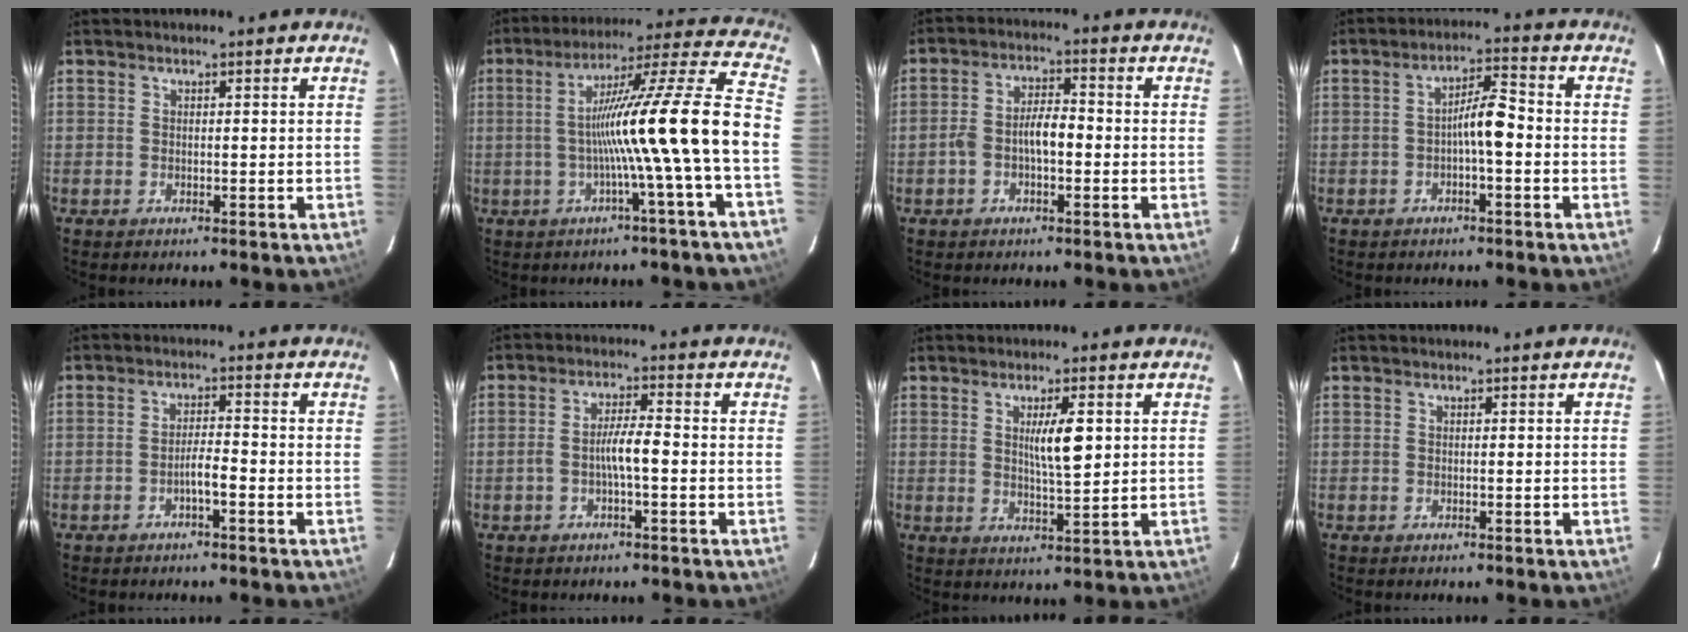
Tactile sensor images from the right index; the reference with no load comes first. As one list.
[{"total": 16.6, "force": [-3.2, -2.6, 16.1], "torque": [-0.247, 0.017, -0.059]}, {"total": 5.6, "force": [-1.2, 2.3, 5.0], "torque": [-0.103, 0.022, -0.022]}, {"total": 5.4, "force": [-1.0, 1.0, 5.2], "torque": [-0.085, 0.020, -0.017]}, {"total": 3.0, "force": [-1.6, 0.3, 2.5], "torque": [-0.042, 0.005, -0.028]}, {"total": 4.5, "force": [-1.1, 0.6, 4.3], "torque": [-0.079, 0.011, -0.017]}, {"total": 5.4, "force": [1.3, 0.8, 5.2], "torque": [-0.088, -0.003, 0.024]}, {"total": 0.0}]